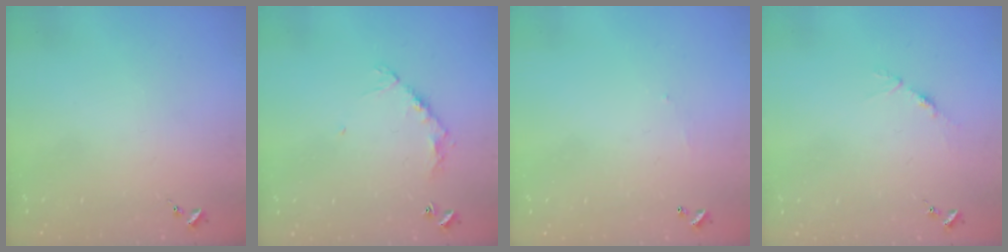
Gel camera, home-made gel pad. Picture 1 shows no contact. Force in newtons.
{"total": 8.1, "press": 8.1, "slide": 0.7}
{"total": 3.7, "press": 3.7, "slide": 0.2}
{"total": 4.0, "press": 3.9, "slide": 0.5}